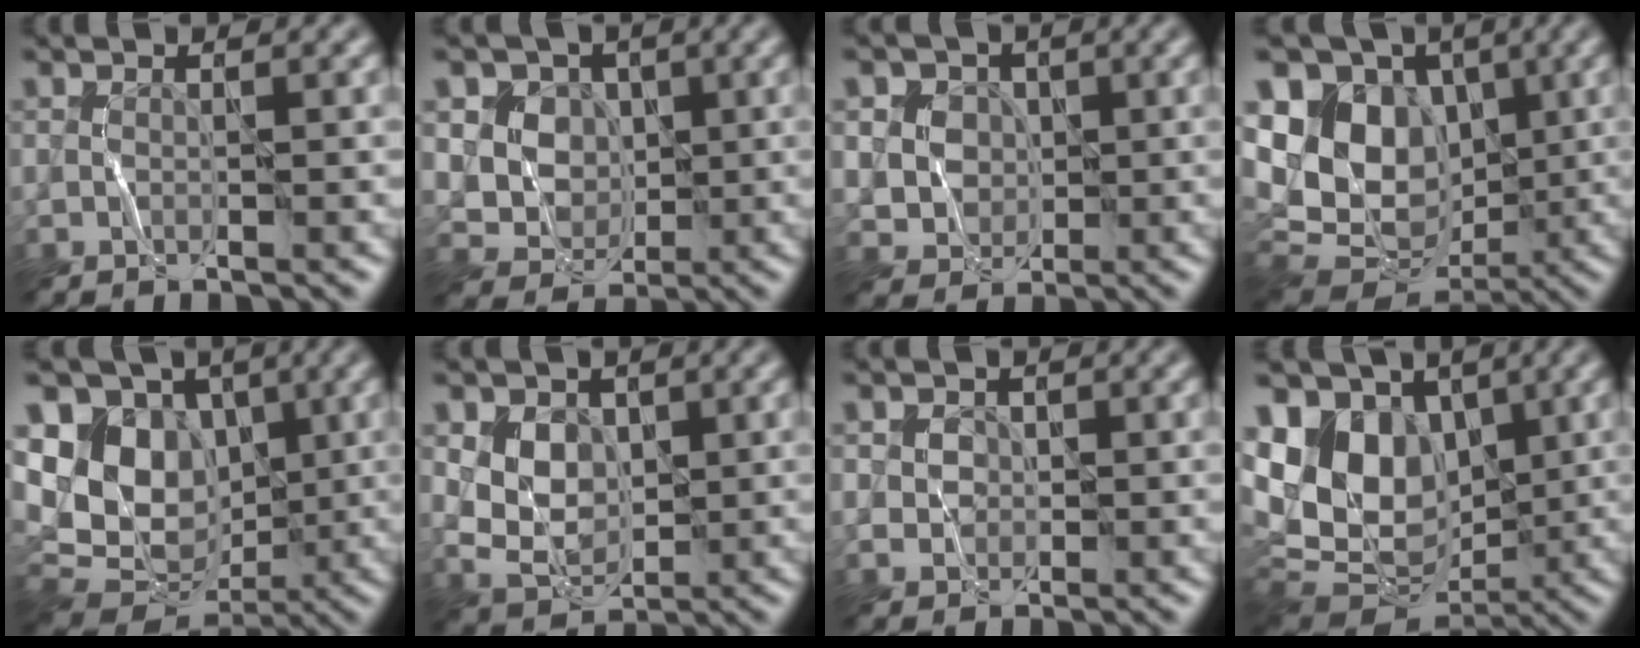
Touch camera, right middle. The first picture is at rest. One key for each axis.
{"total": 5.1, "fx": 2.2, "fy": 4.4, "fz": 1.4, "tx": -0.041, "ty": 0.015, "tz": 0.043}
{"total": 2.5, "fx": 0.9, "fy": 2.3, "fz": -0.1, "tx": -0.013, "ty": -0.003, "tz": 0.025}
{"total": 10.6, "fx": 3.3, "fy": 8.6, "fz": 5.2, "tx": -0.108, "ty": 0.026, "tz": 0.053}
{"total": 9.6, "fx": 3.1, "fy": 7.9, "fz": 4.5, "tx": -0.093, "ty": 0.021, "tz": 0.050}
{"total": 3.1, "fx": 1.0, "fy": 2.6, "fz": 1.3, "tx": -0.036, "ty": -0.001, "tz": 0.026}
{"total": 0.9, "fx": 0.2, "fy": 0.9, "fz": -0.1, "tx": -0.003, "ty": 0.006, "tz": 0.007}
{"total": 9.5, "fx": 3.0, "fy": 7.3, "fz": 5.3, "tx": -0.109, "ty": 0.011, "tz": 0.052}